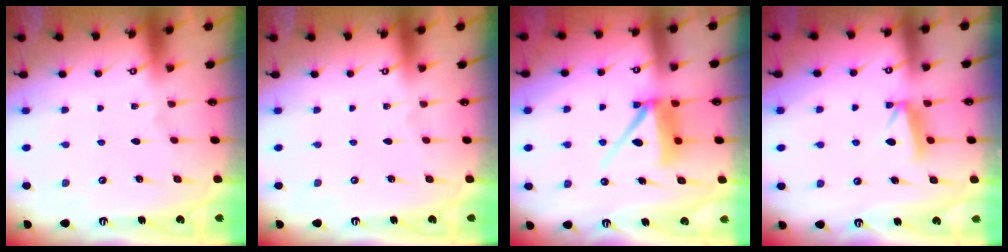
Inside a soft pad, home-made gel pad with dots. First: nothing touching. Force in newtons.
{"total": 0.0}
{"total": 11.5, "press": 11.4, "slide": 0.7}
{"total": 8.0, "press": 8.0, "slide": 0.7}